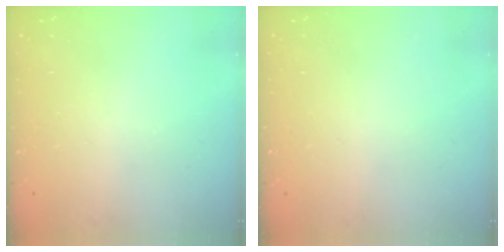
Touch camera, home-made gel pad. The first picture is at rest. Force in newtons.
{"total": 0.0}